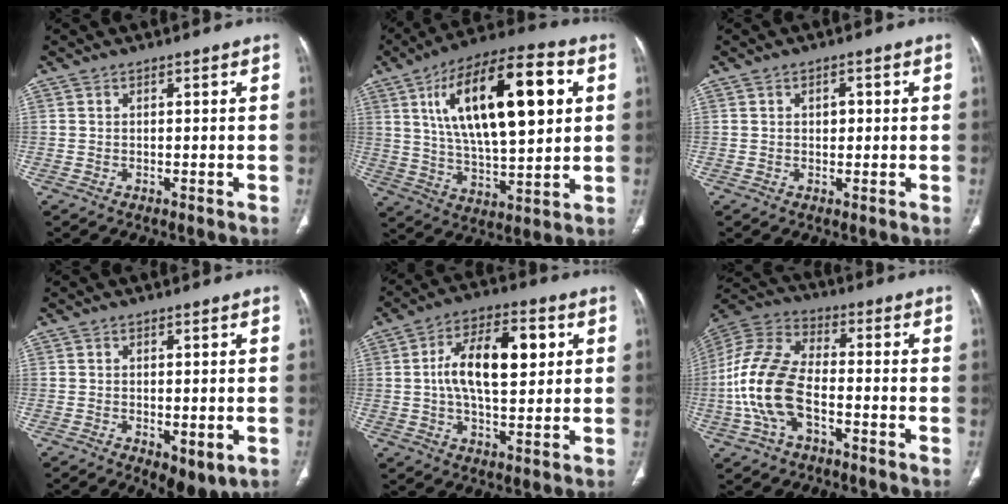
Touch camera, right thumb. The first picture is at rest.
{"total": 24.4, "force": [7.1, 9.5, 21.4], "torque": [-0.342, -0.005, 0.116]}
{"total": 2.1, "force": [0.3, 1.4, 1.5], "torque": [-0.014, 0.002, 0.004]}
{"total": 6.9, "force": [-2.4, 3.2, 5.6], "torque": [-0.074, -0.008, -0.024]}
{"total": 14.5, "force": [2.6, 6.9, 12.5], "torque": [-0.196, 0.011, 0.041]}
{"total": 14.6, "force": [-3.6, 8.0, 11.7], "torque": [-0.258, 0.034, -0.073]}